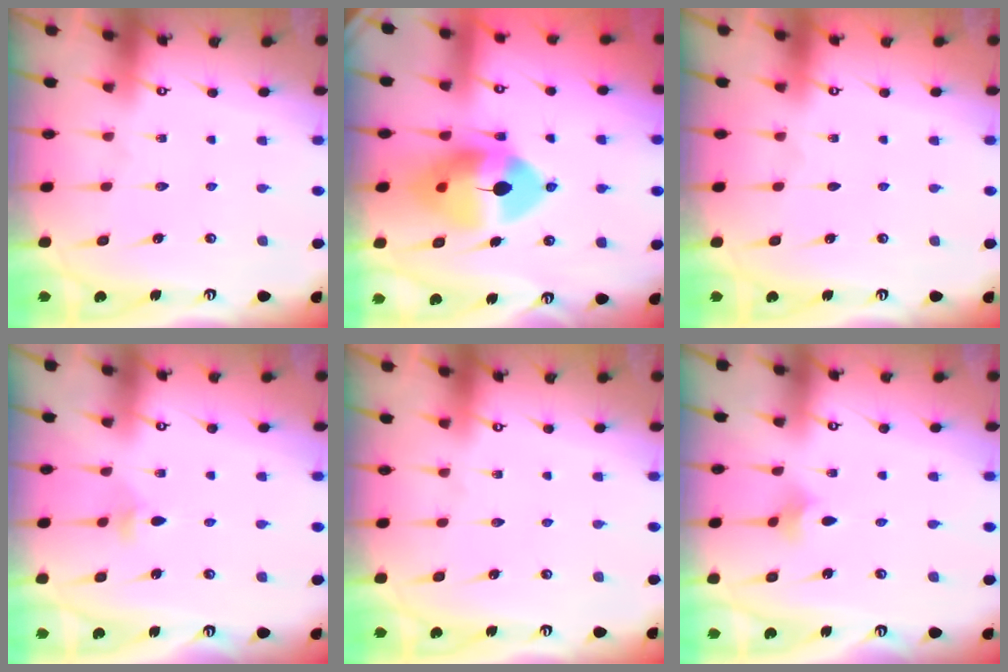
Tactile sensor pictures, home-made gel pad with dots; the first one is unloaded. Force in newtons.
{"total": 12.9, "press": 12.8, "slide": 1.8}
{"total": 0.0}
{"total": 3.7, "press": 3.6, "slide": 0.9}
{"total": 0.0}
{"total": 2.5, "press": 2.5, "slide": 0.5}